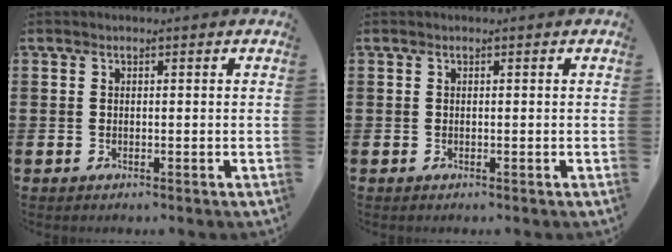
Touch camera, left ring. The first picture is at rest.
{"total": 0.0}